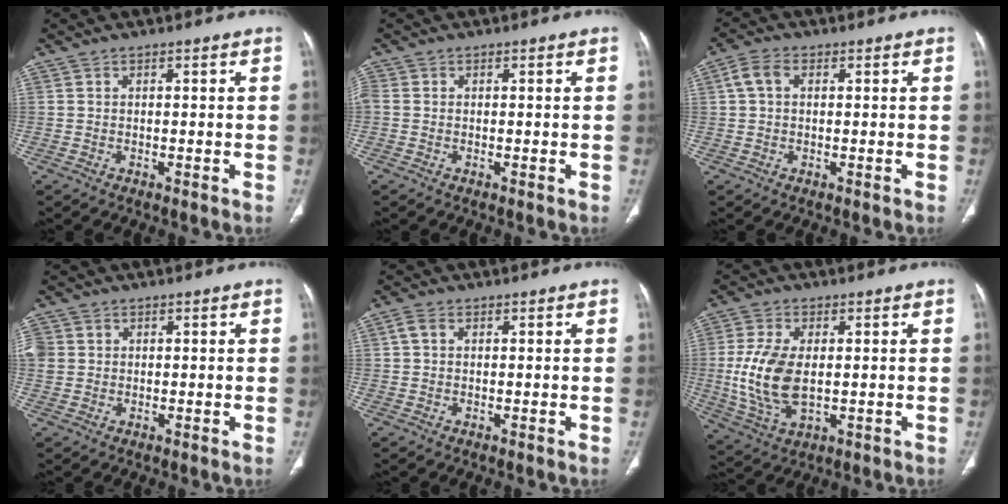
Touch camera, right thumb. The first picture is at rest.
{"total": 1.6, "force": [-0.4, 1.2, 1.0], "torque": [-0.032, 0.002, -0.010]}
{"total": 3.8, "force": [0.7, 2.5, 2.8], "torque": [-0.056, 0.014, 0.012]}
{"total": 4.7, "force": [0.8, 4.3, 1.9], "torque": [-0.045, 0.016, 0.025]}
{"total": 1.8, "force": [0.4, 1.3, 1.3], "torque": [-0.028, 0.009, 0.009]}
{"total": 11.9, "force": [0.0, 6.5, 10.0], "torque": [-0.211, -0.007, 0.009]}